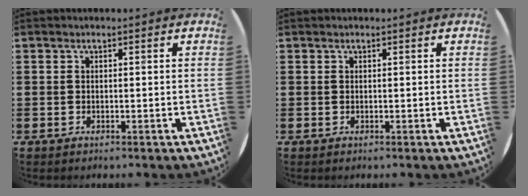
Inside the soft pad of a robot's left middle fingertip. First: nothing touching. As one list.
[{"total": 0.0}]